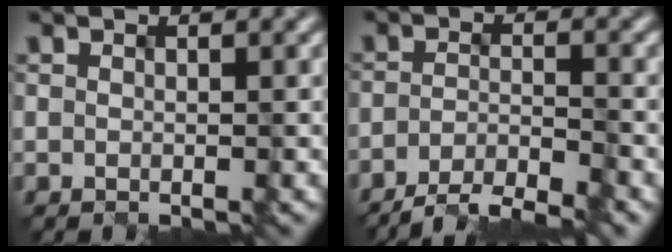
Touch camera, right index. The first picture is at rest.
{"total": 4.7, "force": [-4.0, 0.7, 2.5], "torque": [-0.034, -0.003, -0.074]}